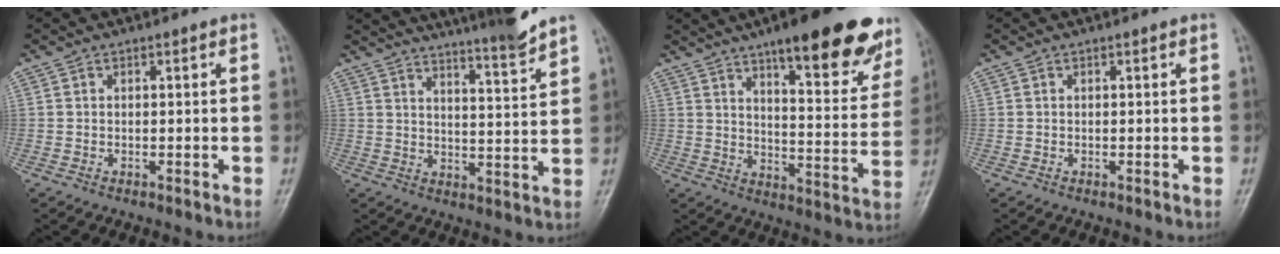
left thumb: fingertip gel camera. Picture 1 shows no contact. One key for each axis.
{"total": 12.8, "fx": 11.4, "fy": 0.1, "fz": 5.8, "tx": -0.075, "ty": -0.066, "tz": 0.161}
{"total": 23.6, "fx": 15.4, "fy": 6.6, "fz": 16.6, "tx": -0.182, "ty": -0.055, "tz": 0.210}
{"total": 0.0}